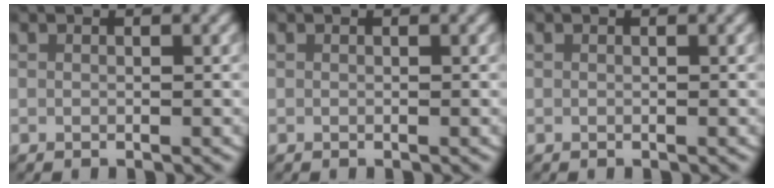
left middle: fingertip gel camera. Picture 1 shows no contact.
{"total": 0.0}
{"total": 0.0}